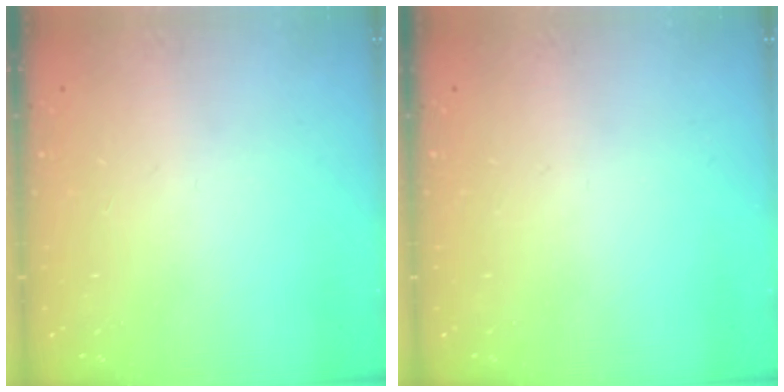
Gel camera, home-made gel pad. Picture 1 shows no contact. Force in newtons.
{"total": 0.0}